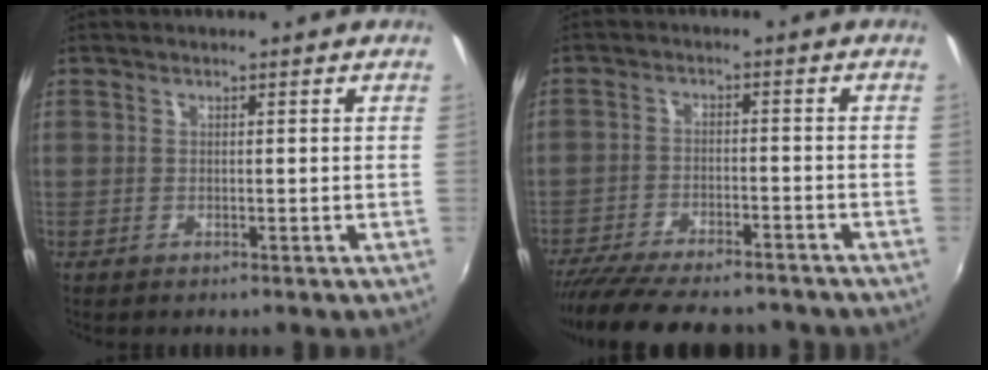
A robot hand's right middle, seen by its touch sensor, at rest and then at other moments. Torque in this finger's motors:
{"motor_torque": [1.03, -1.11, 0.28, 0.10]}